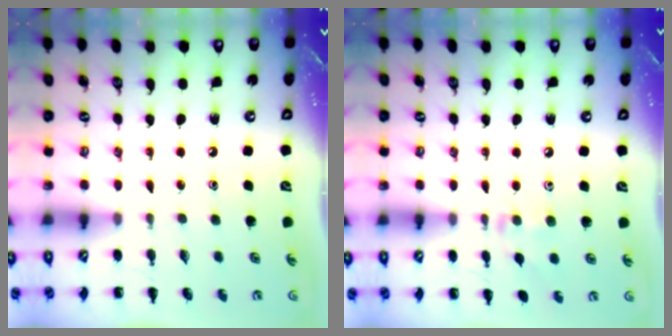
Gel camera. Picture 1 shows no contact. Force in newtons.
{"total": 7.3, "press": 7.0, "slide": 1.8}